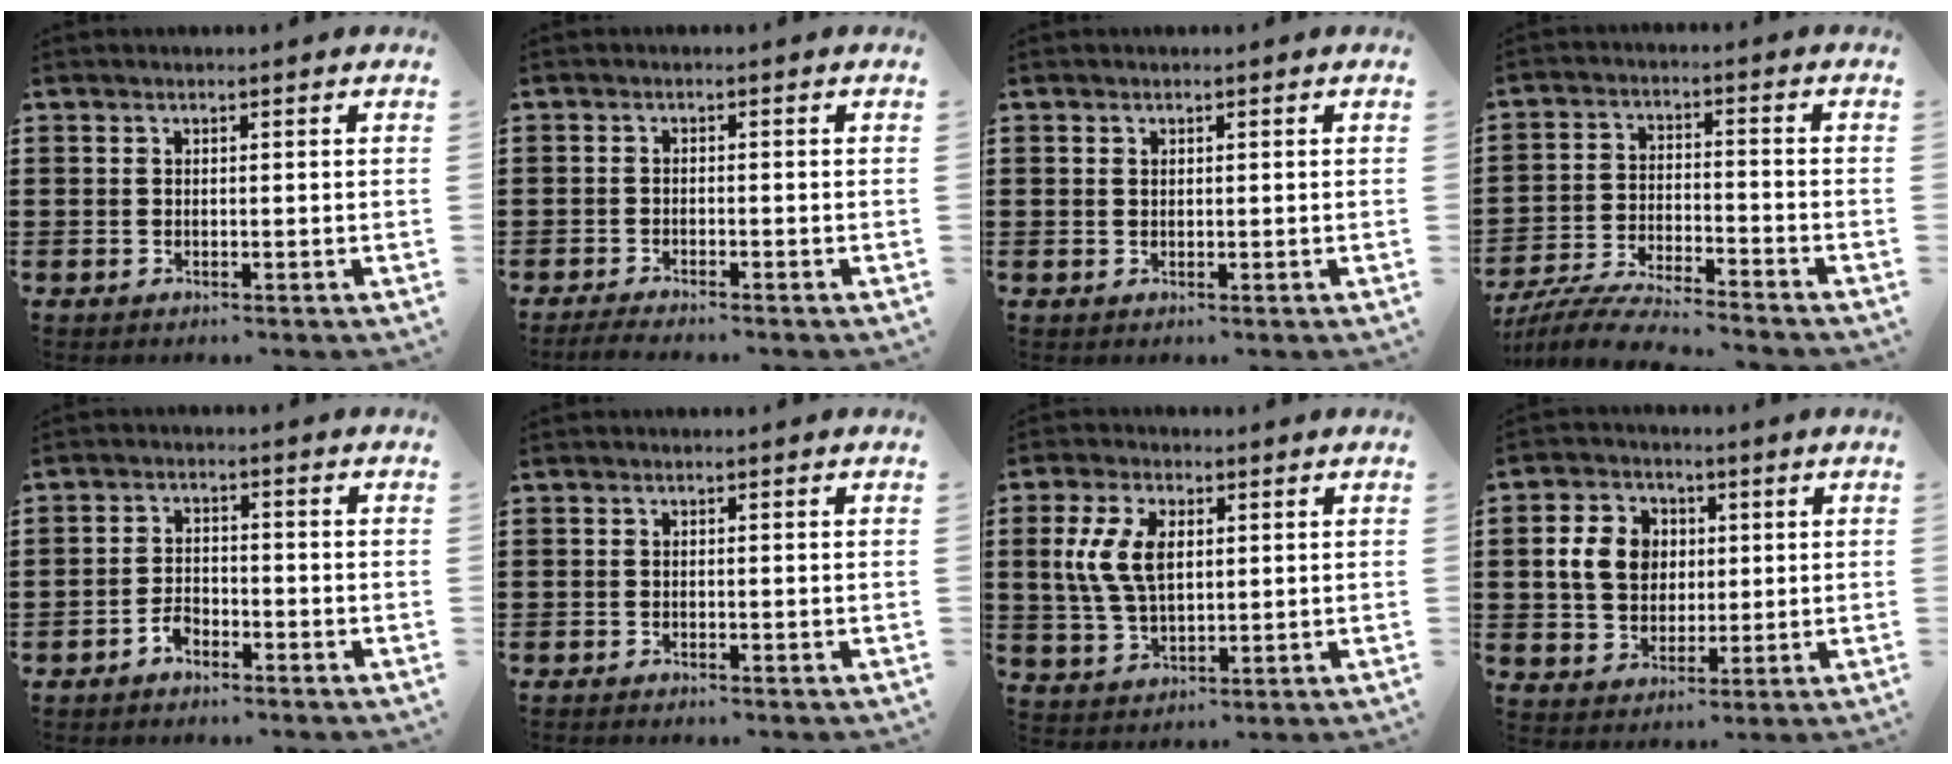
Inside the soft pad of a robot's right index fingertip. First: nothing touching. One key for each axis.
{"total": 1.7, "fx": -1.7, "fy": -0.1, "fz": 0.2, "tx": -0.005, "ty": -0.001, "tz": -0.033}
{"total": 0.6, "fx": 0.3, "fy": 0.5, "fz": 0.2, "tx": -0.005, "ty": 0.003, "tz": 0.006}
{"total": 6.3, "fx": -6.0, "fy": 0.2, "fz": 1.7, "tx": -0.044, "ty": -0.002, "tz": -0.120}
{"total": 2.5, "fx": -2.0, "fy": 1.3, "fz": 0.7, "tx": -0.019, "ty": 0.003, "tz": -0.042}
{"total": 0.6, "fx": -0.6, "fy": 0.0, "fz": -0.1, "tx": 0.001, "ty": -0.001, "tz": -0.012}
{"total": 7.8, "fx": 1.5, "fy": 4.4, "fz": 6.2, "tx": -0.151, "ty": 0.008, "tz": 0.021}
{"total": 7.7, "fx": 1.1, "fy": 6.5, "fz": 4.1, "tx": -0.108, "ty": 0.016, "tz": 0.014}